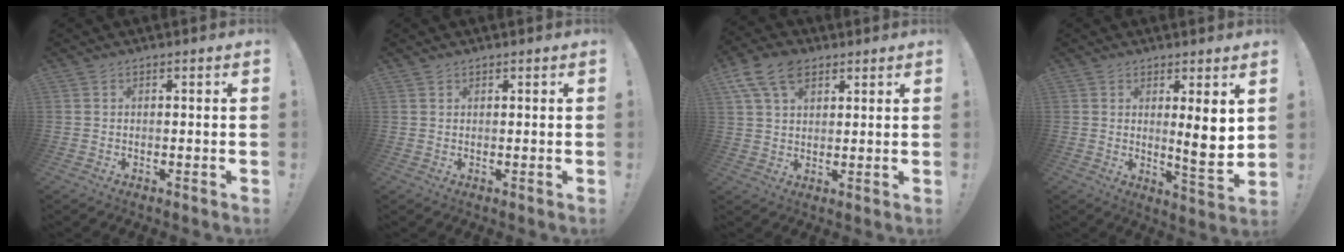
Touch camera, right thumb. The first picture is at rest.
{"total": 0.8, "force": [0.6, 0.4, 0.1], "torque": [0.001, -0.002, 0.012]}
{"total": 11.1, "force": [5.8, 7.0, 6.4], "torque": [-0.111, -0.016, 0.109]}
{"total": 7.9, "force": [2.1, 0.7, 7.6], "torque": [-0.100, -0.029, 0.030]}